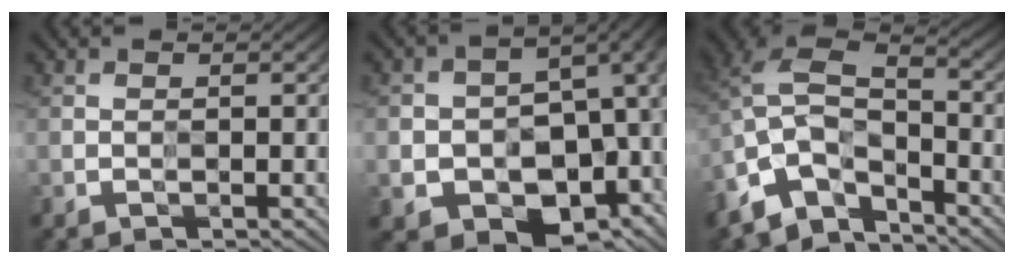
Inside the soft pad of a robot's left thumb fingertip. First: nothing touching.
{"total": 15.6, "force": [-3.6, 11.1, 10.3], "torque": [-0.176, -0.058, -0.017]}
{"total": 11.6, "force": [-7.2, 5.5, 7.2], "torque": [-0.150, -0.006, -0.150]}